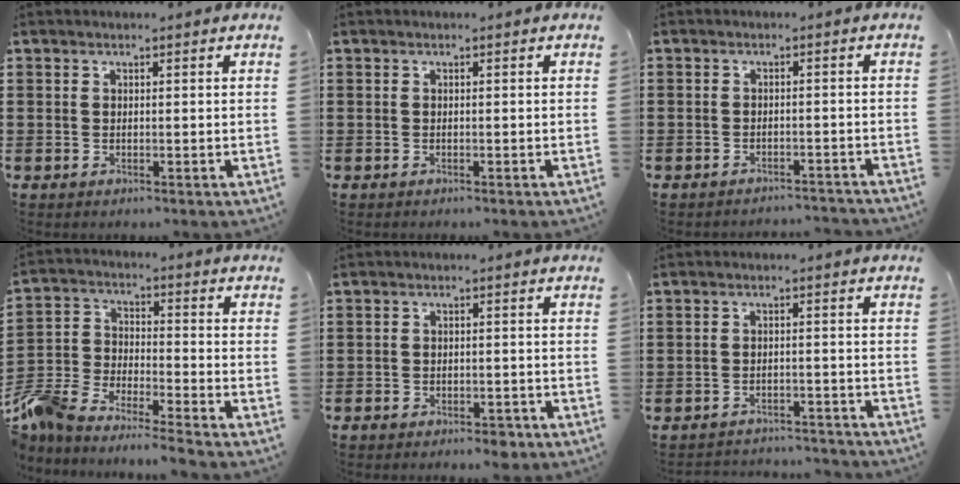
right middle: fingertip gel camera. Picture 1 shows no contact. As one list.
[{"total": 0.0}, {"total": 2.4, "force": [-2.3, 0.3, -0.3], "torque": [-0.001, 0.001, -0.053]}, {"total": 6.7, "force": [-6.6, 0.7, 1.0], "torque": [-0.048, -0.003, -0.143]}, {"total": 2.6, "force": [-2.5, 0.7, 0.2], "torque": [-0.010, 0.002, -0.052]}, {"total": 2.8, "force": [-2.8, 0.1, 0.1], "torque": [-0.008, -0.002, -0.059]}]